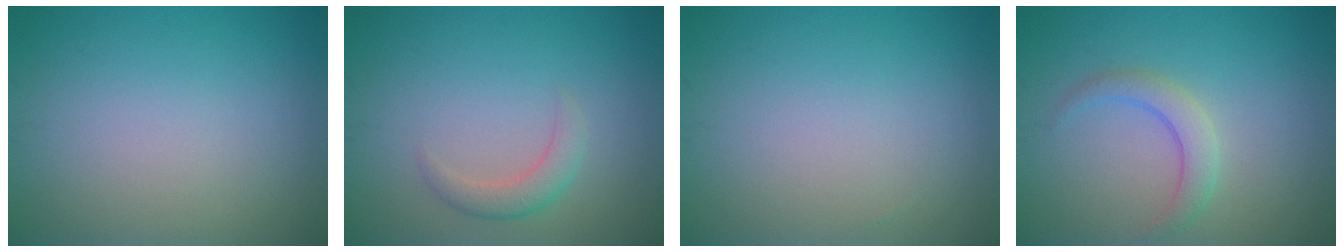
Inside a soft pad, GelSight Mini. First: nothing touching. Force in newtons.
{"total": 2.0, "press": 1.9, "slide": 0.2}
{"total": 0.0}
{"total": 2.4, "press": 2.4, "slide": 0.1}